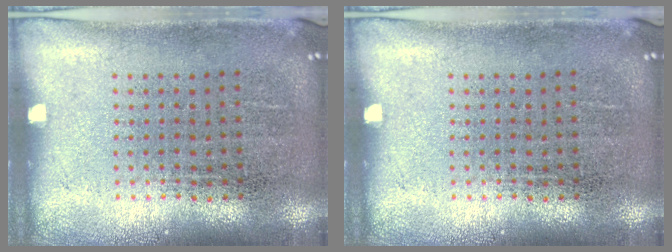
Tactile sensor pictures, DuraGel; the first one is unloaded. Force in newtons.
{"total": 0.0}